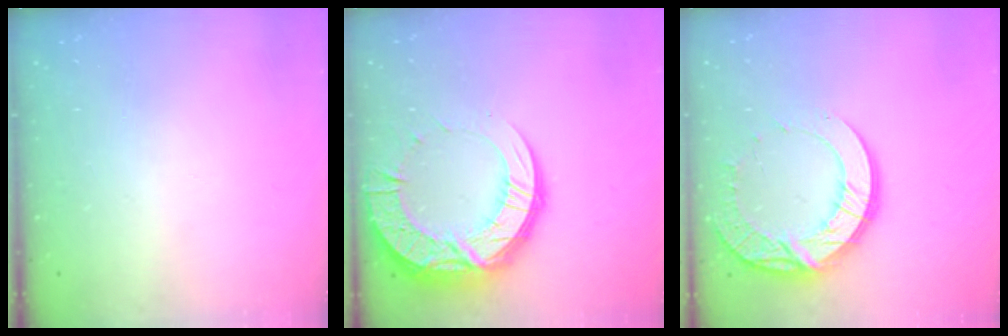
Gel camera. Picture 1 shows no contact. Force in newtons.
{"total": 20.3, "press": 20.2, "slide": 1.7}
{"total": 17.8, "press": 17.7, "slide": 1.5}